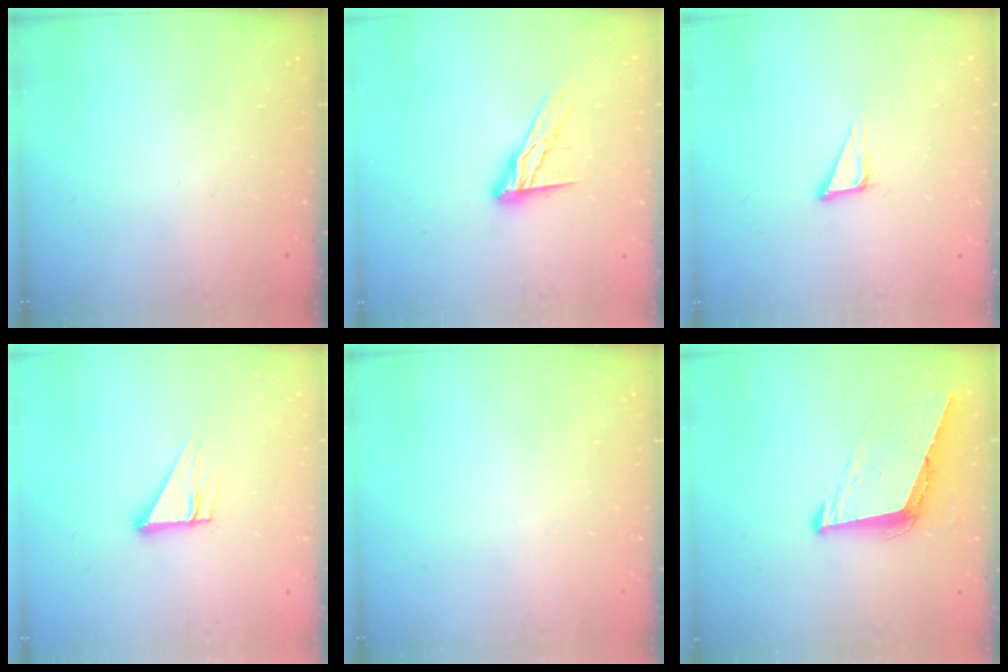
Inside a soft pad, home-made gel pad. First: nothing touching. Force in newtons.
{"total": 11.6, "press": 11.6, "slide": 0.9}
{"total": 5.9, "press": 5.8, "slide": 1.3}
{"total": 5.1, "press": 5.0, "slide": 0.4}
{"total": 0.0}
{"total": 8.8, "press": 7.9, "slide": 3.8}